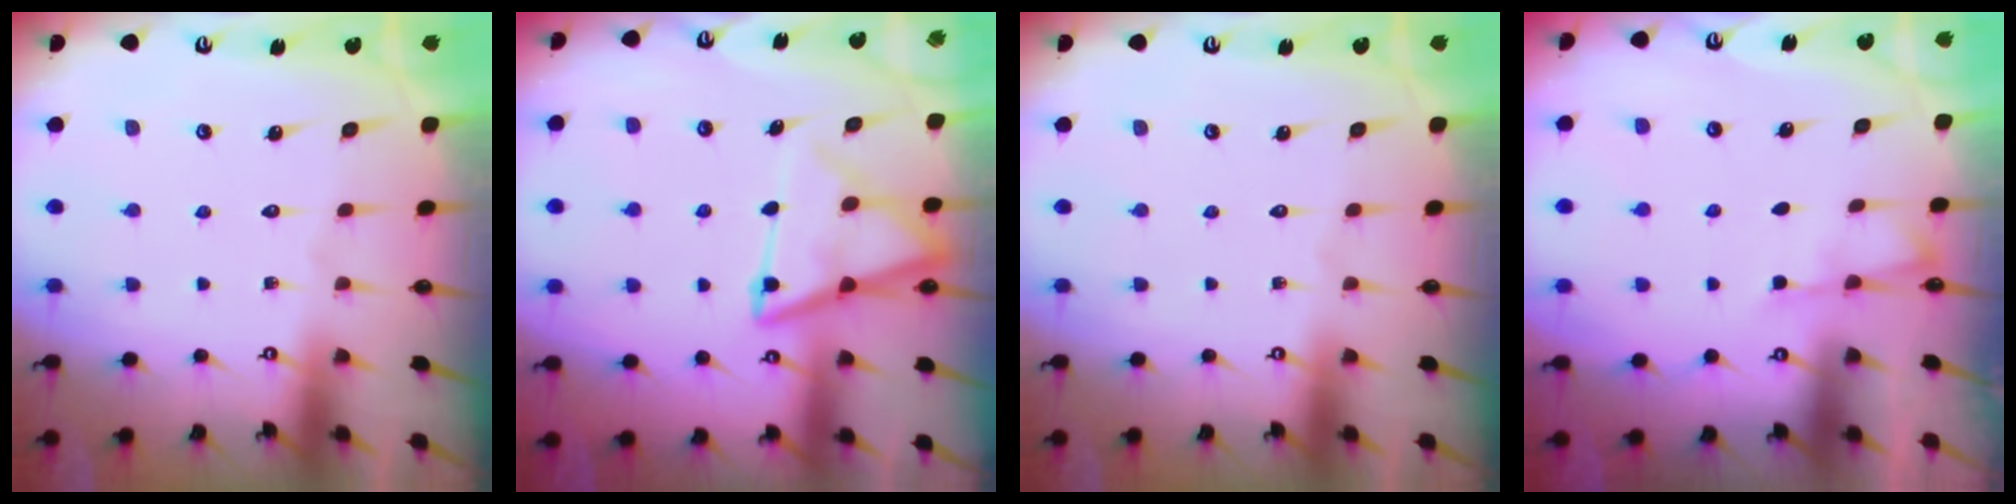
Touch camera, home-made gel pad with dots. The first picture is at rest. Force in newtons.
{"total": 11.0, "press": 10.9, "slide": 1.3}
{"total": 0.0}
{"total": 2.3, "press": 2.3, "slide": 0.4}